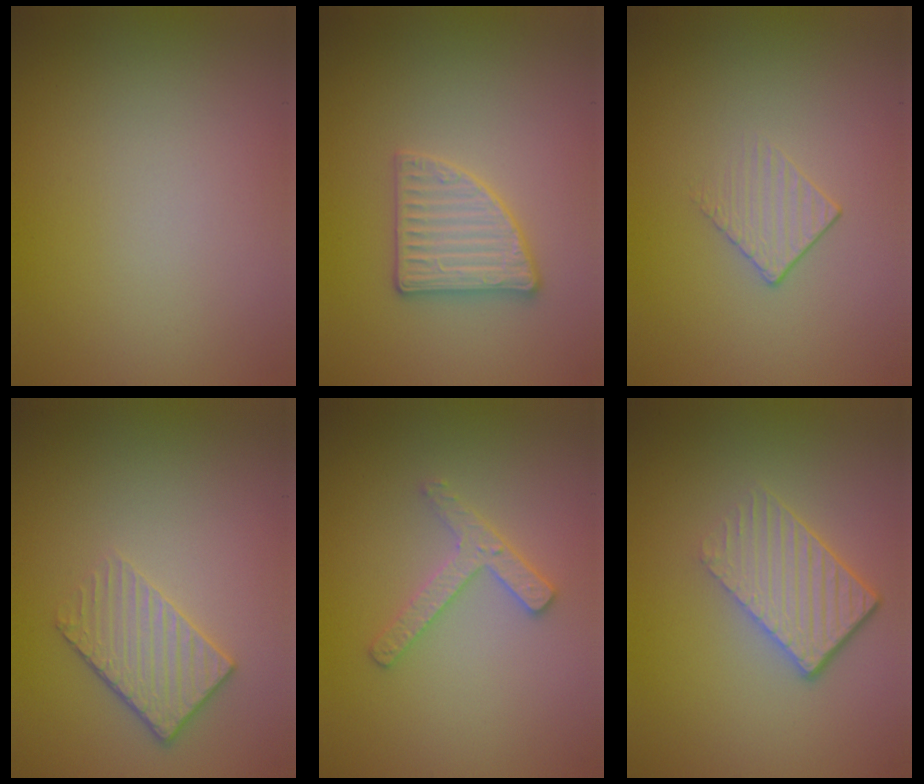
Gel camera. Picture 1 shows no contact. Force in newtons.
{"total": 2.9, "press": 2.8, "slide": 0.5}
{"total": 1.3, "press": 0.7, "slide": 1.1}
{"total": 3.3, "press": 2.8, "slide": 1.7}
{"total": 2.4, "press": 2.4, "slide": 0.4}
{"total": 4.3, "press": 2.9, "slide": 3.1}